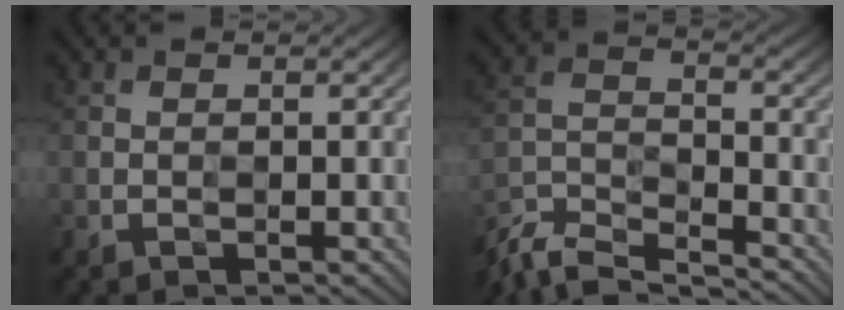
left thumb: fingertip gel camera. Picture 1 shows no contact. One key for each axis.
{"total": 6.8, "fx": -6.3, "fy": 1.1, "fz": 2.1, "tx": -0.057, "ty": -0.015, "tz": -0.131}